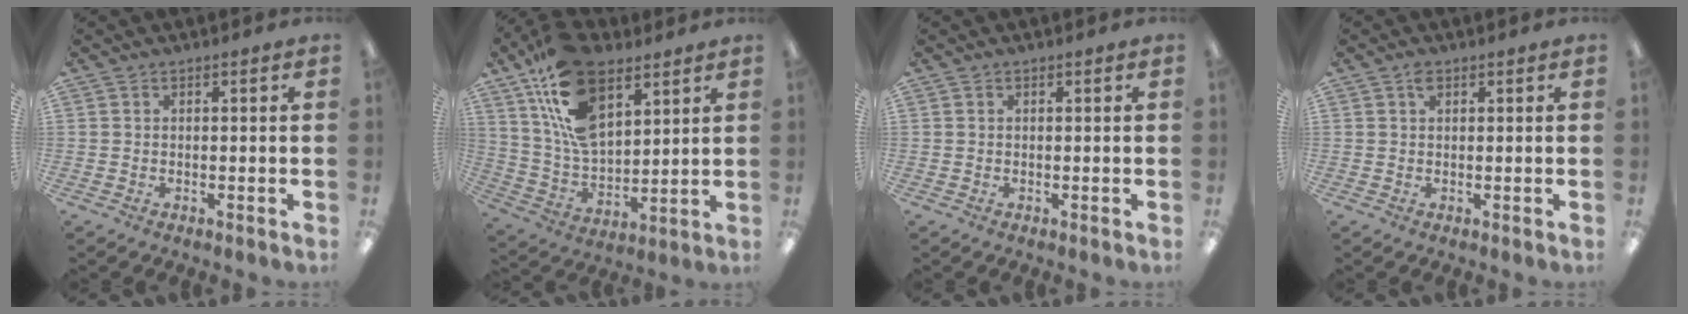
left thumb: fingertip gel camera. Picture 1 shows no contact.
{"total": 19.7, "force": [10.3, 11.0, 12.7], "torque": [-0.263, -0.043, 0.184]}
{"total": 0.0}
{"total": 1.5, "force": [0.9, 0.8, 1.0], "torque": [-0.015, -0.001, 0.014]}